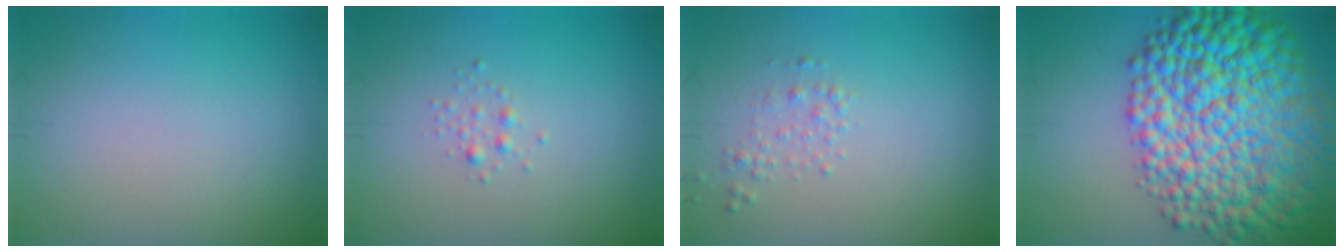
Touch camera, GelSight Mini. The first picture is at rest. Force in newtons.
{"total": 0.8, "press": 0.8, "slide": 0.0}
{"total": 1.0, "press": 1.0, "slide": 0.0}
{"total": 14.9, "press": 14.9, "slide": 0.2}